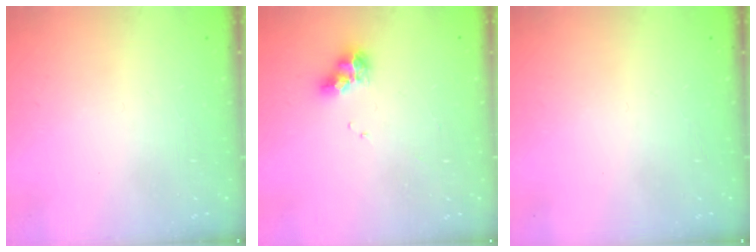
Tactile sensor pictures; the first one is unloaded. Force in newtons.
{"total": 9.7, "press": 9.6, "slide": 1.1}
{"total": 0.0}